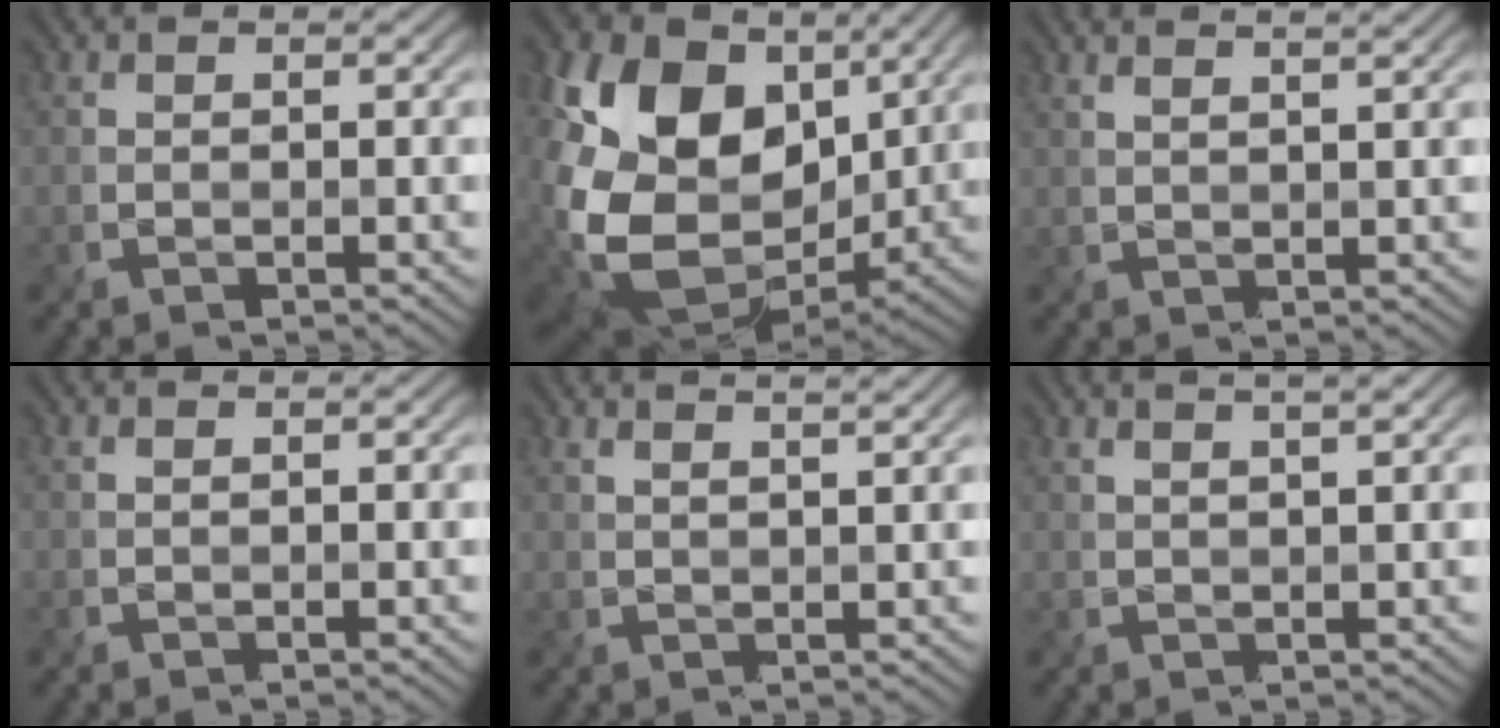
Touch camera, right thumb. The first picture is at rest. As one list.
[{"total": 16.7, "force": [1.4, 12.4, 11.1], "torque": [-0.238, -0.022, 0.035]}, {"total": 4.1, "force": [3.1, 0.9, 2.5], "torque": [-0.015, 0.021, 0.021]}, {"total": 0.0}, {"total": 4.5, "force": [3.5, 0.9, 2.6], "torque": [-0.020, 0.023, 0.028]}, {"total": 4.3, "force": [3.0, 0.8, 3.0], "torque": [-0.033, 0.022, 0.026]}]